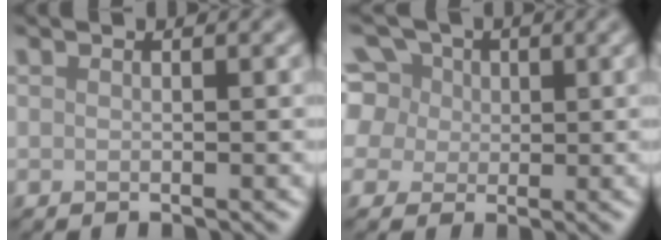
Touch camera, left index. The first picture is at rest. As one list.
[{"total": 8.4, "force": [3.4, 6.8, 3.4], "torque": [-0.079, 0.035, 0.040]}]